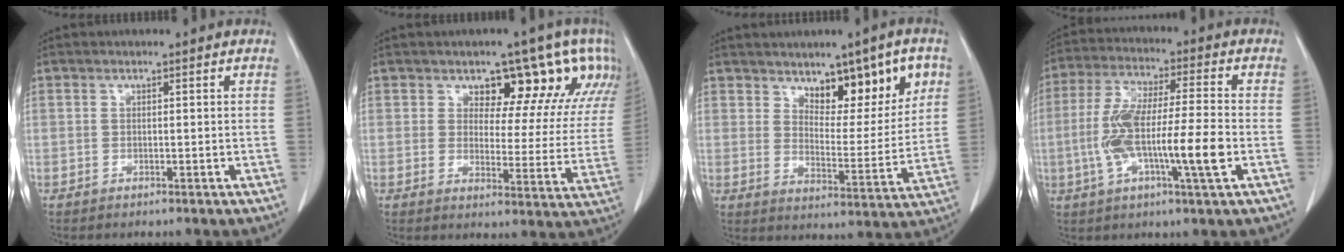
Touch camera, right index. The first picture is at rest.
{"total": 14.3, "force": [9.8, 7.4, 7.4], "torque": [-0.057, -0.002, 0.099]}
{"total": 10.9, "force": [5.8, 4.3, 8.2], "torque": [-0.105, 0.002, 0.096]}
{"total": 13.7, "force": [-3.1, 1.0, 13.3], "torque": [-0.258, -0.001, -0.057]}